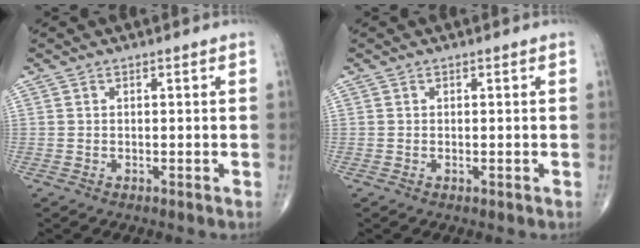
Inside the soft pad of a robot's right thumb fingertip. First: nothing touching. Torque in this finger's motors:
{"motor_torque": [-0.25, 0.31, -0.09, 0.26, 0.03]}